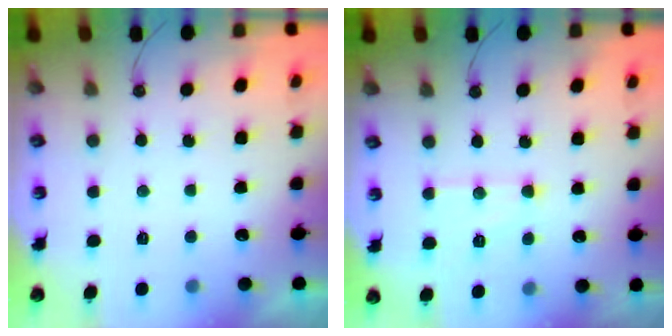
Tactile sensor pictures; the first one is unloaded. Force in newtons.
{"total": 8.9, "press": 8.9, "slide": 0.8}